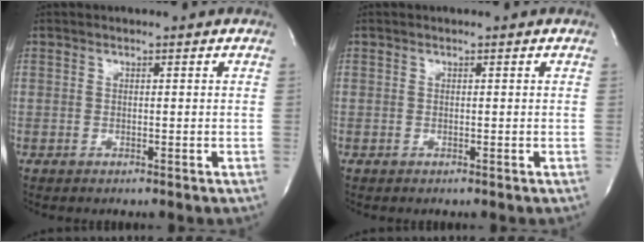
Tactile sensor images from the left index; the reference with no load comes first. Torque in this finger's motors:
{"motor_torque": [0.00, 0.00, -0.03, -0.01]}